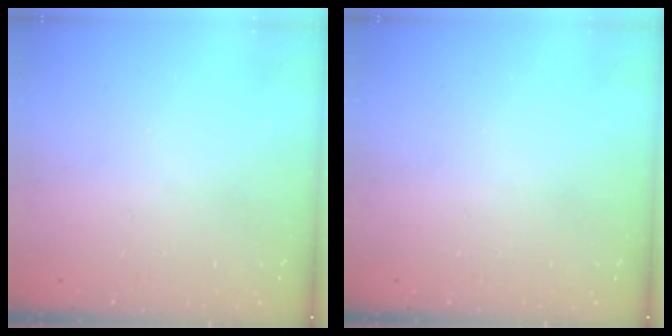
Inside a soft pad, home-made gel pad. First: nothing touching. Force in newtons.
{"total": 0.0}